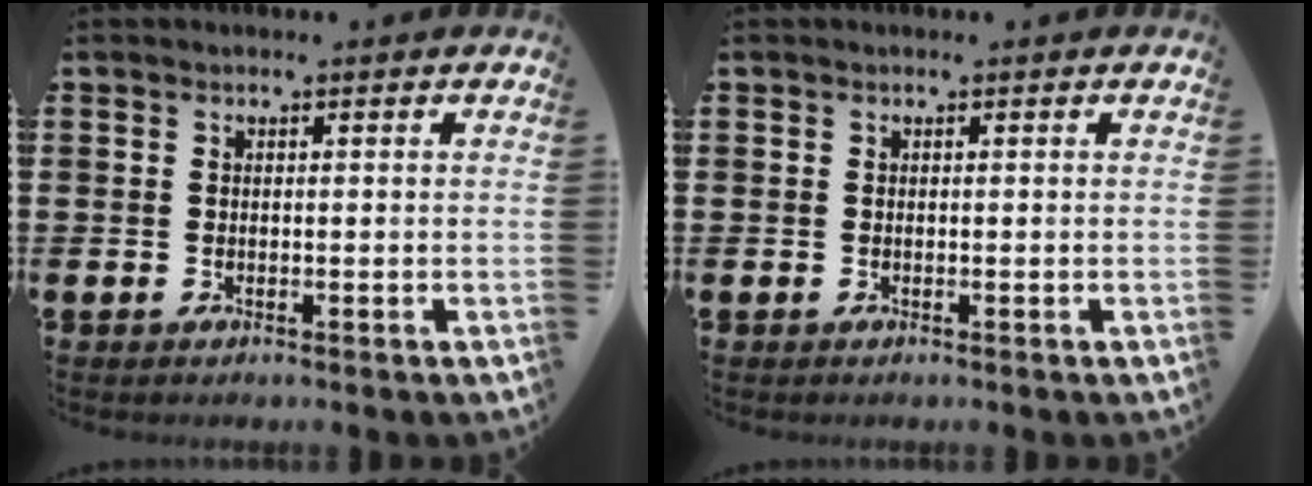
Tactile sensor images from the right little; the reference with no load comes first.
{"total": 0.0}